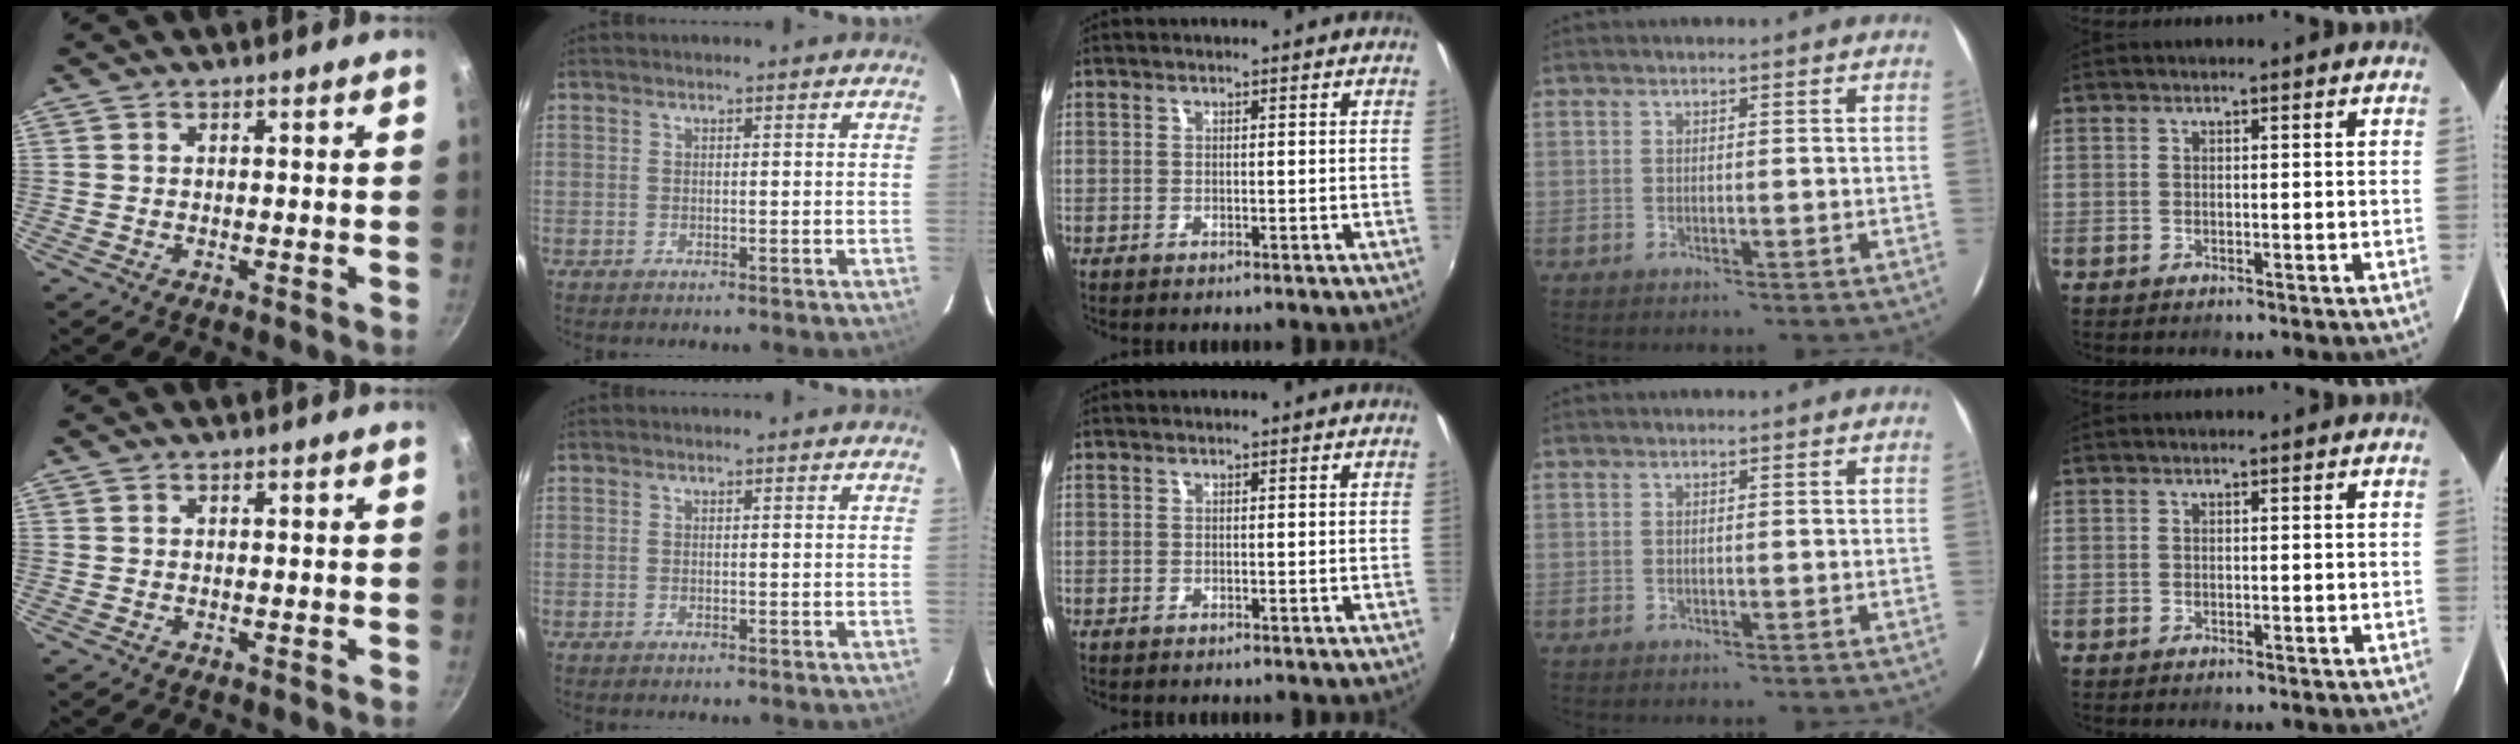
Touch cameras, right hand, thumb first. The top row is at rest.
{}